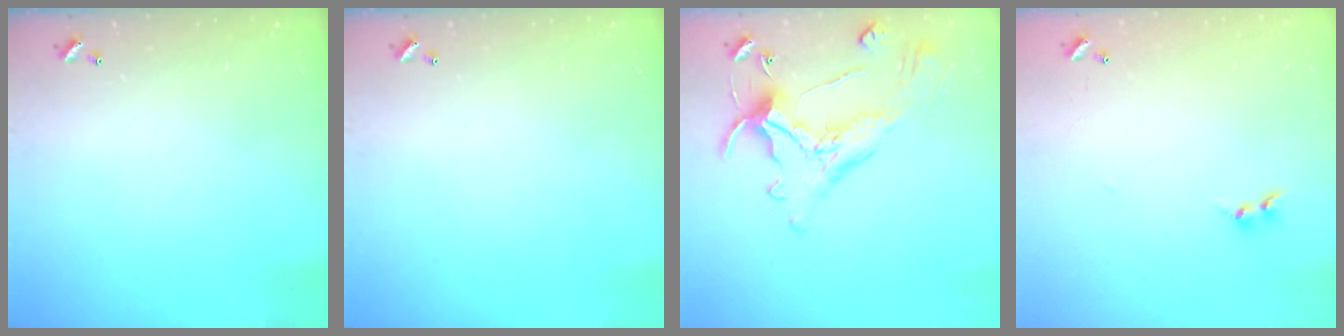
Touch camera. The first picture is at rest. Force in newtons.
{"total": 0.0}
{"total": 2.5, "press": 2.2, "slide": 1.2}
{"total": 7.6, "press": 7.6, "slide": 0.4}